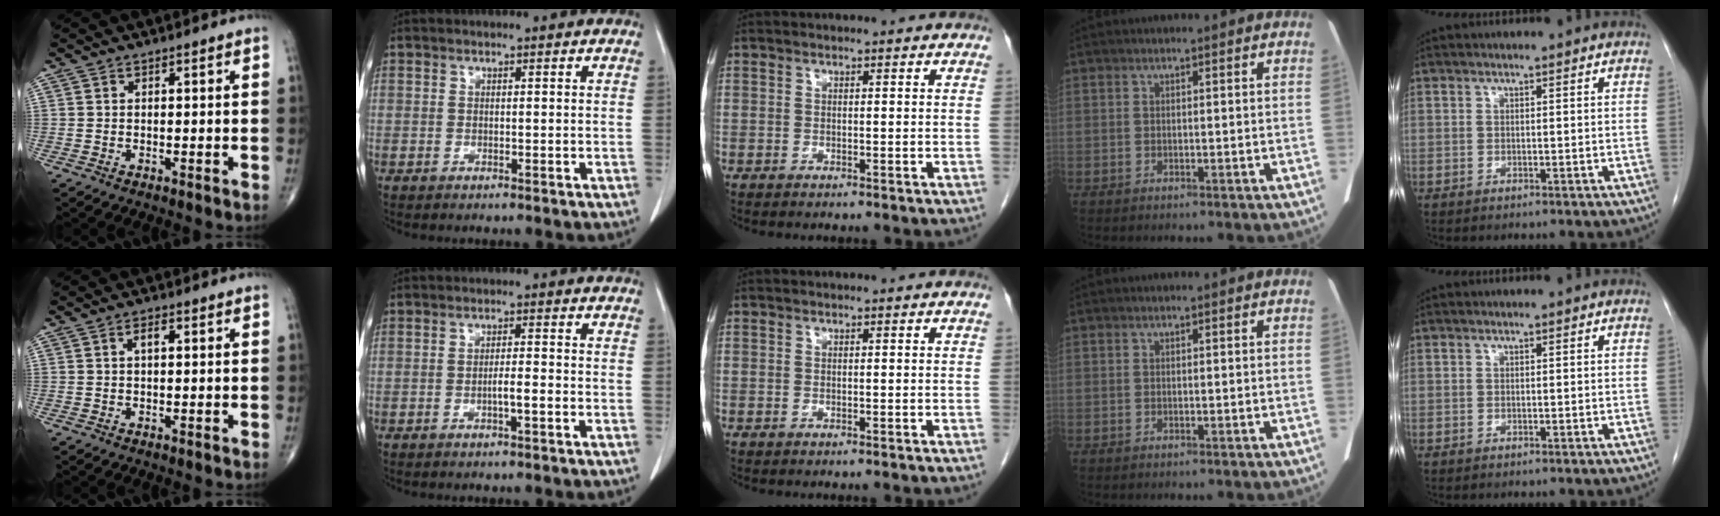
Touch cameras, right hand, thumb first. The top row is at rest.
{"thumb": {"total": 2.0, "force": [0.4, 0.9, 1.7], "torque": [-0.030, 0.006, 0.006]}, "index": {"total": 2.5, "force": [-0.9, 0.2, 2.3], "torque": [-0.040, 0.001, -0.017]}}